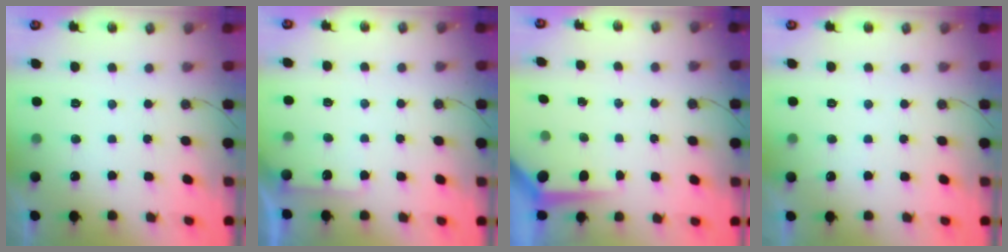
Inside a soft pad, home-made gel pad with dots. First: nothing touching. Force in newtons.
{"total": 4.2, "press": 4.1, "slide": 0.6}
{"total": 4.0, "press": 4.0, "slide": 0.3}
{"total": 2.9, "press": 2.9, "slide": 0.4}